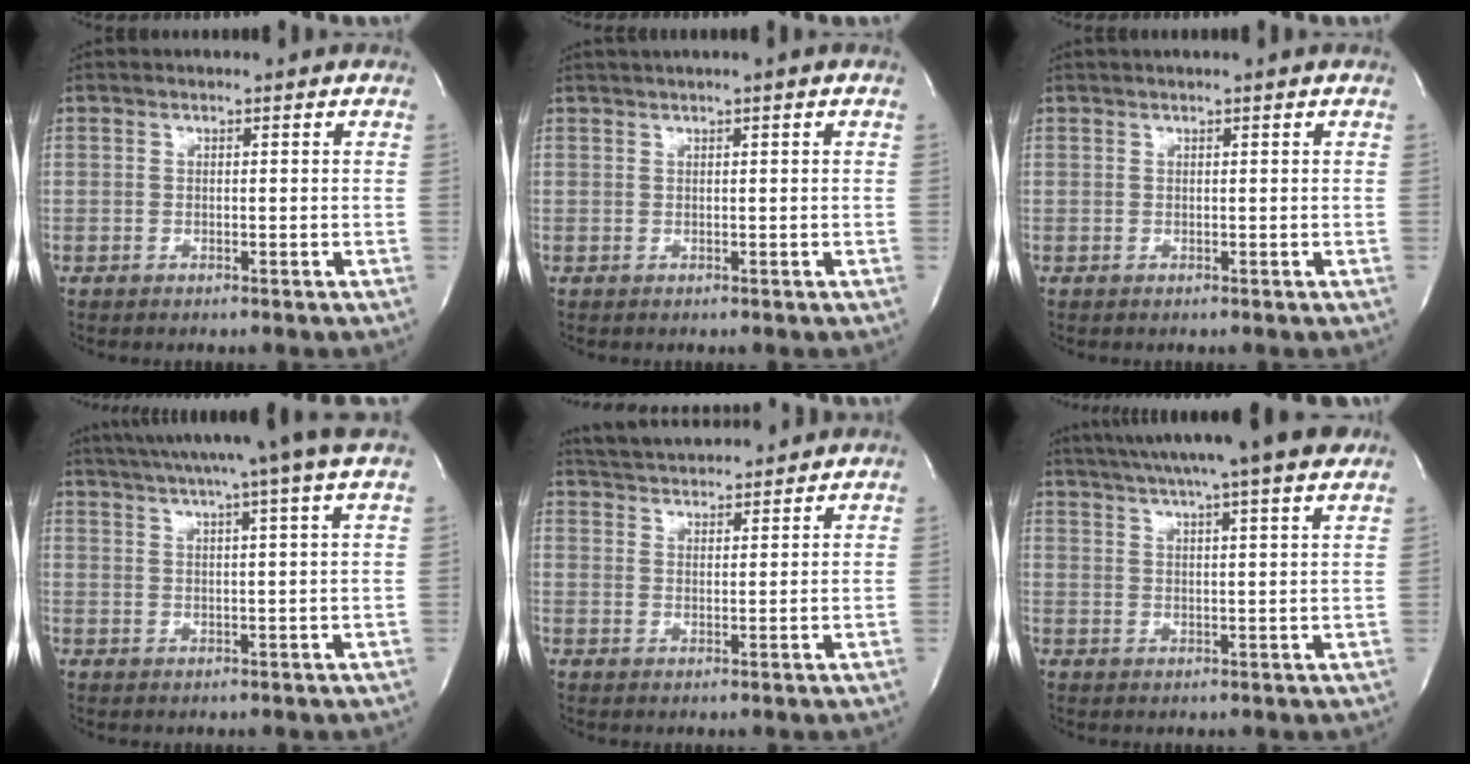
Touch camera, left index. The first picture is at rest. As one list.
[{"total": 1.8, "force": [1.1, -0.4, 1.4], "torque": [-0.032, 0.009, 0.025]}, {"total": 1.1, "force": [0.8, -0.3, 0.7], "torque": [-0.017, 0.009, 0.022]}, {"total": 14.2, "force": [11.7, -2.3, 7.7], "torque": [-0.132, -0.005, 0.157]}, {"total": 10.9, "force": [10.4, 1.1, 3.1], "torque": [-0.063, 0.023, 0.161]}, {"total": 18.0, "force": [15.0, -0.1, 10.0], "torque": [-0.170, 0.021, 0.205]}]